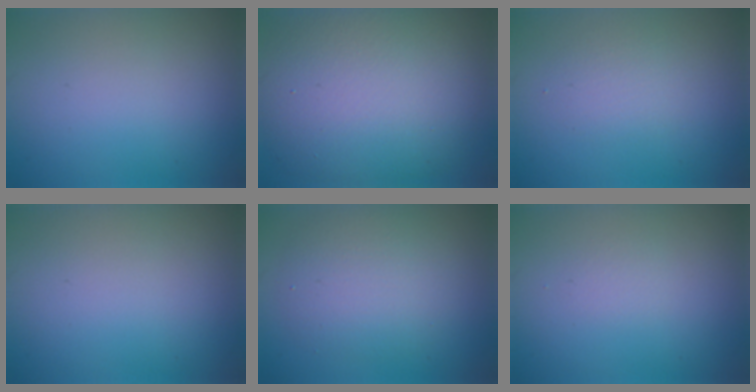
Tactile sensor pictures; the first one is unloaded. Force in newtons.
{"total": 12.7, "press": 12.7, "slide": 0.6}
{"total": 1.8, "press": 1.8, "slide": 0.0}
{"total": 0.0}
{"total": 4.5, "press": 4.5, "slide": 0.4}
{"total": 0.7, "press": 0.7, "slide": 0.0}